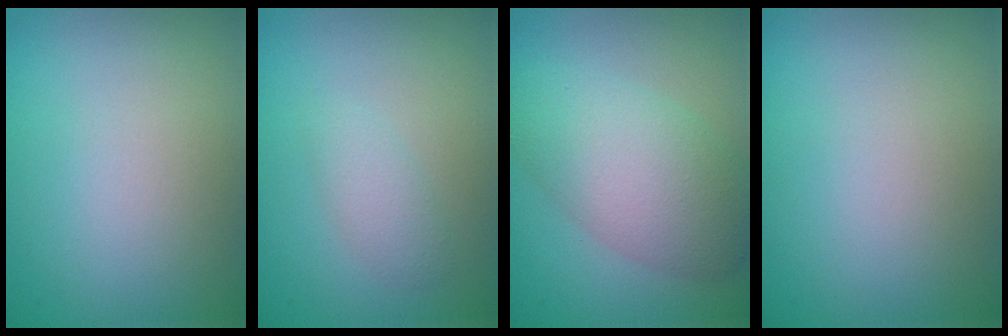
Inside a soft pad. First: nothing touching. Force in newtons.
{"total": 1.6, "press": 1.6, "slide": 0.1}
{"total": 6.4, "press": 6.4, "slide": 0.2}
{"total": 0.0}